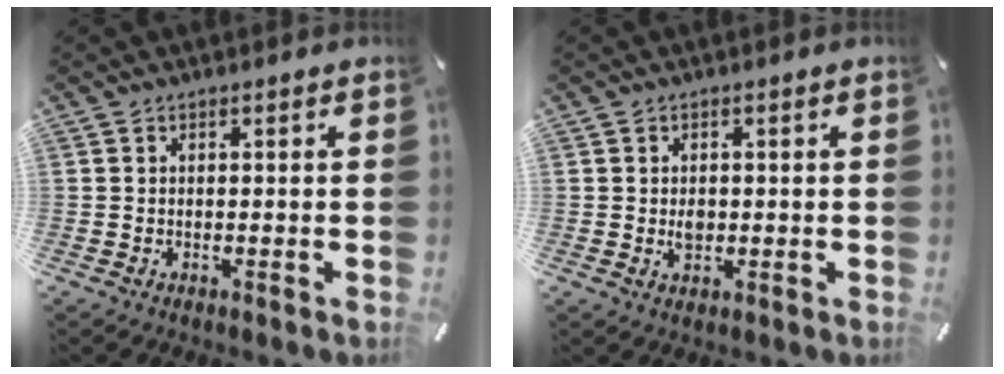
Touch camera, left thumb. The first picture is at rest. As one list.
[{"total": 2.2, "force": [-0.1, 1.7, 1.4], "torque": [-0.029, -0.005, -0.006]}]